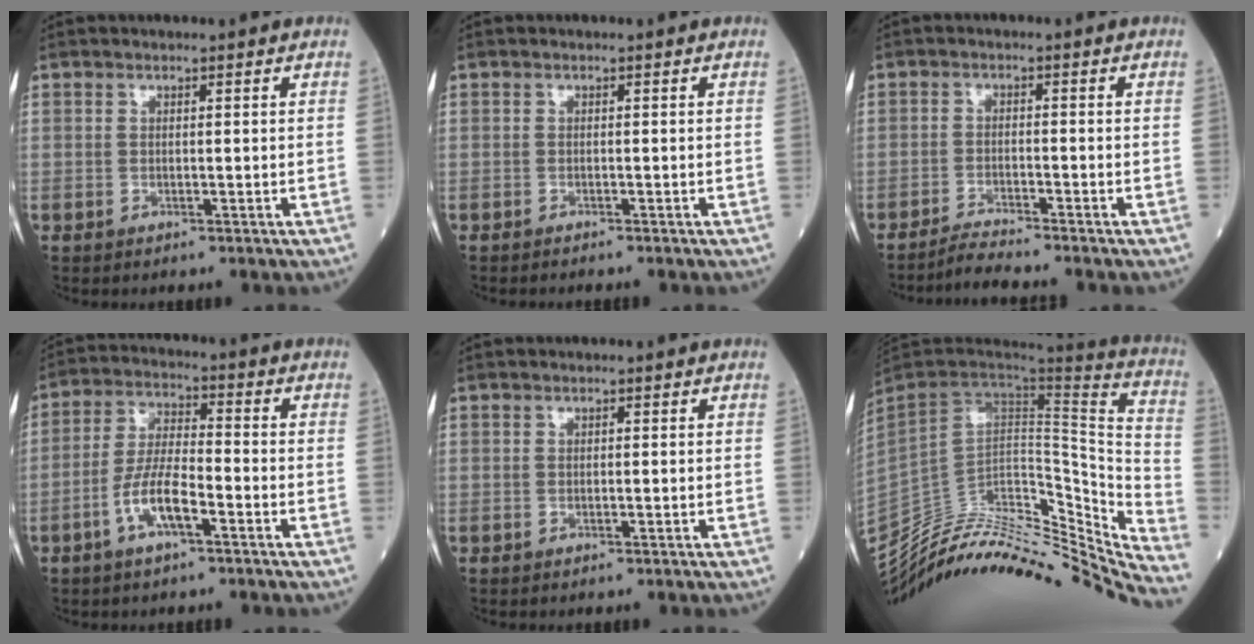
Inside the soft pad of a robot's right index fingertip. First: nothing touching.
{"total": 1.3, "force": [-1.2, 0.0, 0.5], "torque": [-0.006, 0.000, -0.014]}
{"total": 3.6, "force": [-3.3, -1.3, 0.4], "torque": [-0.016, -0.020, -0.063]}
{"total": 7.5, "force": [-3.4, 2.0, 6.4], "torque": [-0.130, 0.005, -0.066]}
{"total": 0.0}
{"total": 36.6, "force": [-33.1, 6.1, 14.4], "torque": [-0.184, -0.023, -0.466]}